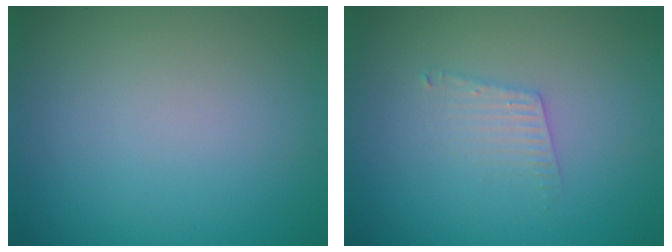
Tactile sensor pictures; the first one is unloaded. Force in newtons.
{"total": 1.7, "press": 1.7, "slide": 0.0}